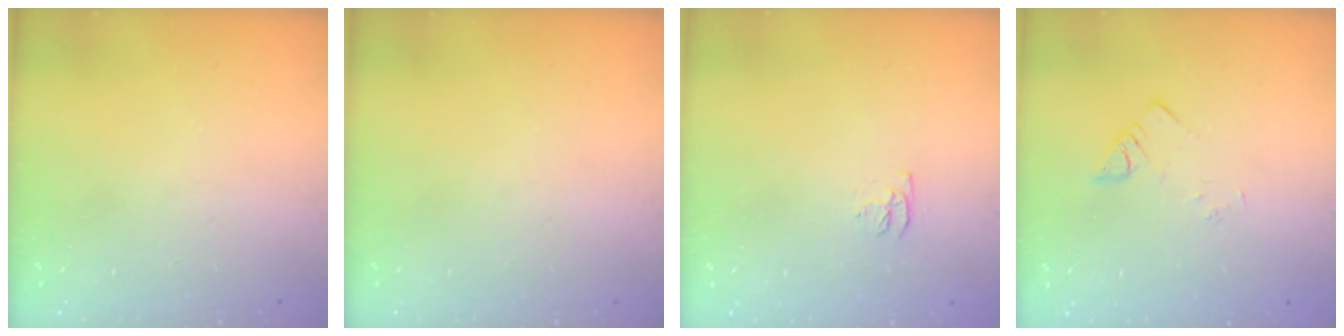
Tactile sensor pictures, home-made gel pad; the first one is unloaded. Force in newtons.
{"total": 0.0}
{"total": 4.4, "press": 4.3, "slide": 0.6}
{"total": 2.2, "press": 2.1, "slide": 0.4}